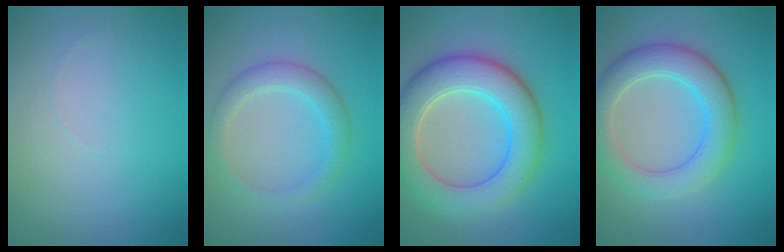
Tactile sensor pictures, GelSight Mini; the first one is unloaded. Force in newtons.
{"total": 2.8, "press": 2.8, "slide": 0.1}
{"total": 7.6, "press": 7.6, "slide": 0.4}
{"total": 5.4, "press": 5.4, "slide": 0.1}